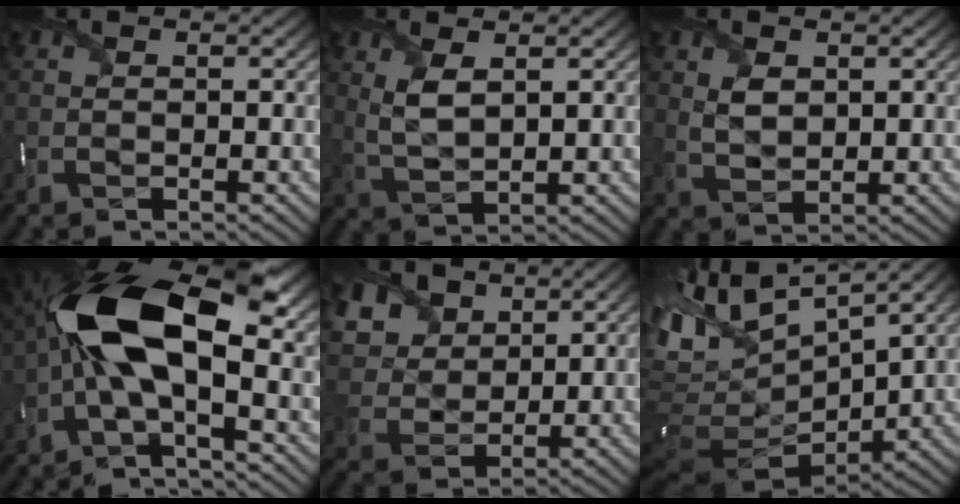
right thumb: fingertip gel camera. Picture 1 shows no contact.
{"total": 4.4, "force": [1.6, 1.8, 3.6], "torque": [-0.090, -0.005, 0.039]}
{"total": 3.3, "force": [1.2, 2.1, 2.3], "torque": [-0.054, -0.004, 0.027]}
{"total": 15.2, "force": [-0.2, 6.6, 13.7], "torque": [-0.268, 0.019, -0.021]}
{"total": 8.5, "force": [4.8, 6.1, 3.6], "torque": [-0.134, 0.008, 0.097]}
{"total": 14.8, "force": [3.7, 7.2, 12.3], "torque": [-0.241, 0.010, 0.103]}